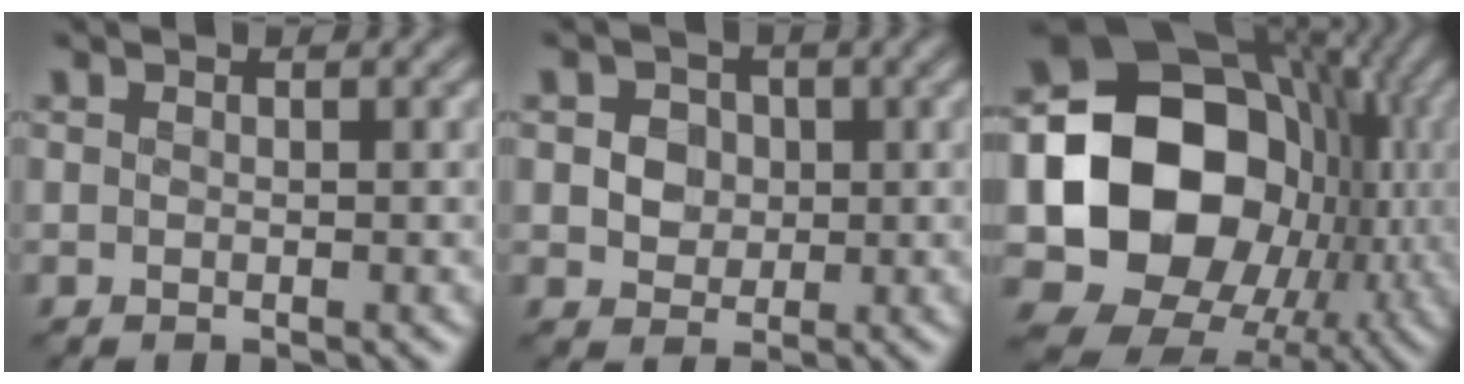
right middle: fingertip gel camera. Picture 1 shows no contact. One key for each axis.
{"total": 3.5, "fx": 0.6, "fy": 3.0, "fz": 1.7, "tx": -0.027, "ty": 0.007, "tz": 0.004}
{"total": 15.9, "fx": -1.4, "fy": 13.0, "fz": 9.1, "tx": -0.151, "ty": -0.012, "tz": -0.031}